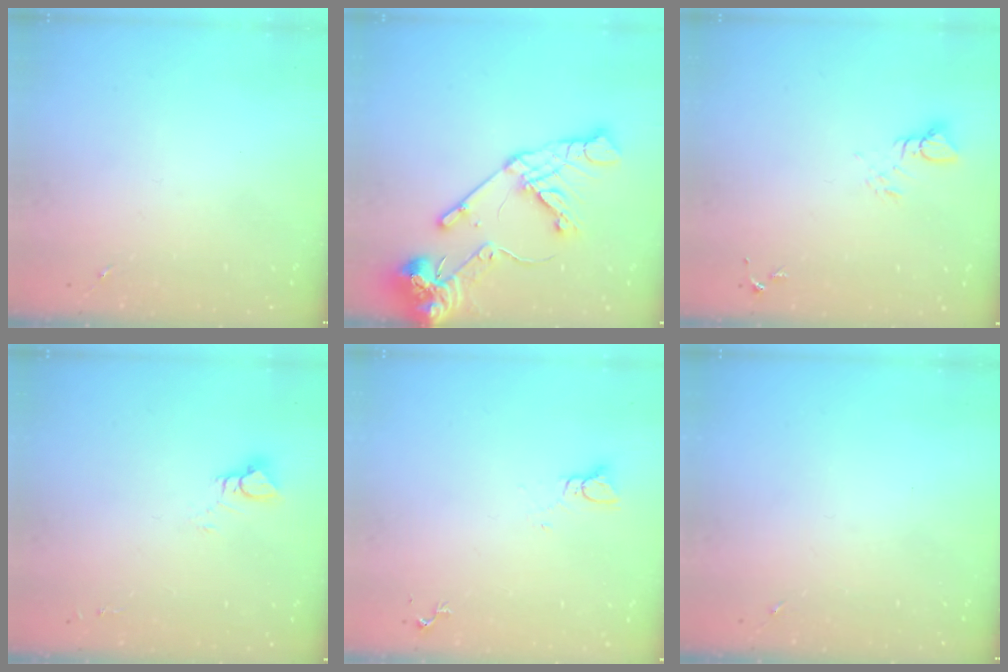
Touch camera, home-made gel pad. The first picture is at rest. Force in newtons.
{"total": 17.1, "press": 16.9, "slide": 2.3}
{"total": 3.8, "press": 3.8, "slide": 0.2}
{"total": 4.5, "press": 4.5, "slide": 0.4}
{"total": 2.8, "press": 2.8, "slide": 0.1}
{"total": 0.0}